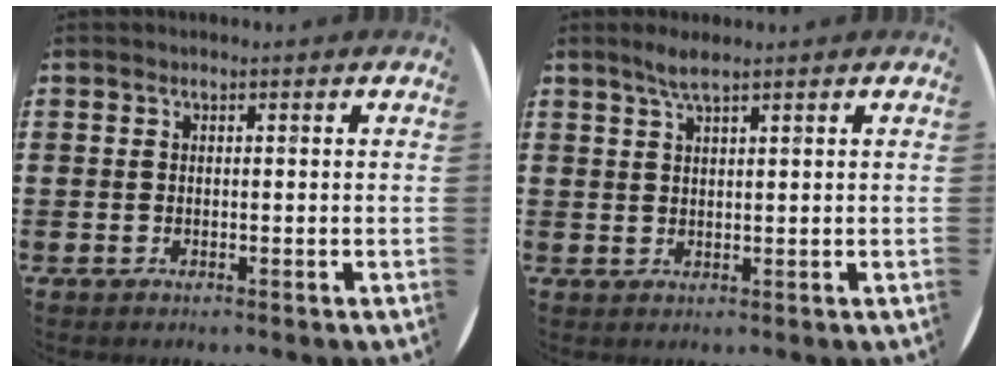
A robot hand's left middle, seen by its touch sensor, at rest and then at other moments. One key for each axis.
{"total": 2.6, "fx": 1.9, "fy": 0.2, "fz": 1.7, "tx": -0.035, "ty": 0.005, "tz": 0.034}